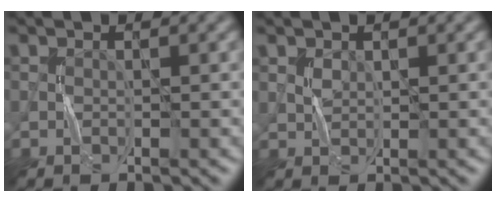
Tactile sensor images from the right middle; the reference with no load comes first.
{"total": 1.0, "force": [0.6, 0.7, 0.4], "torque": [-0.012, 0.001, 0.015]}